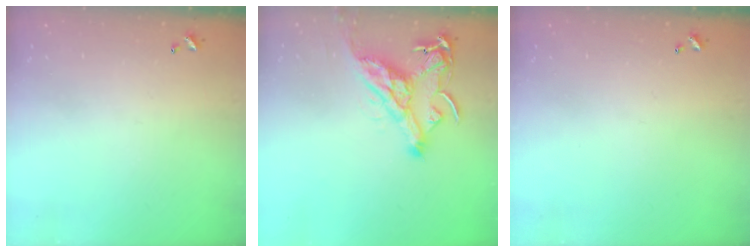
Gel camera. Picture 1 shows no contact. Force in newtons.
{"total": 10.2, "press": 10.1, "slide": 1.5}
{"total": 0.0}